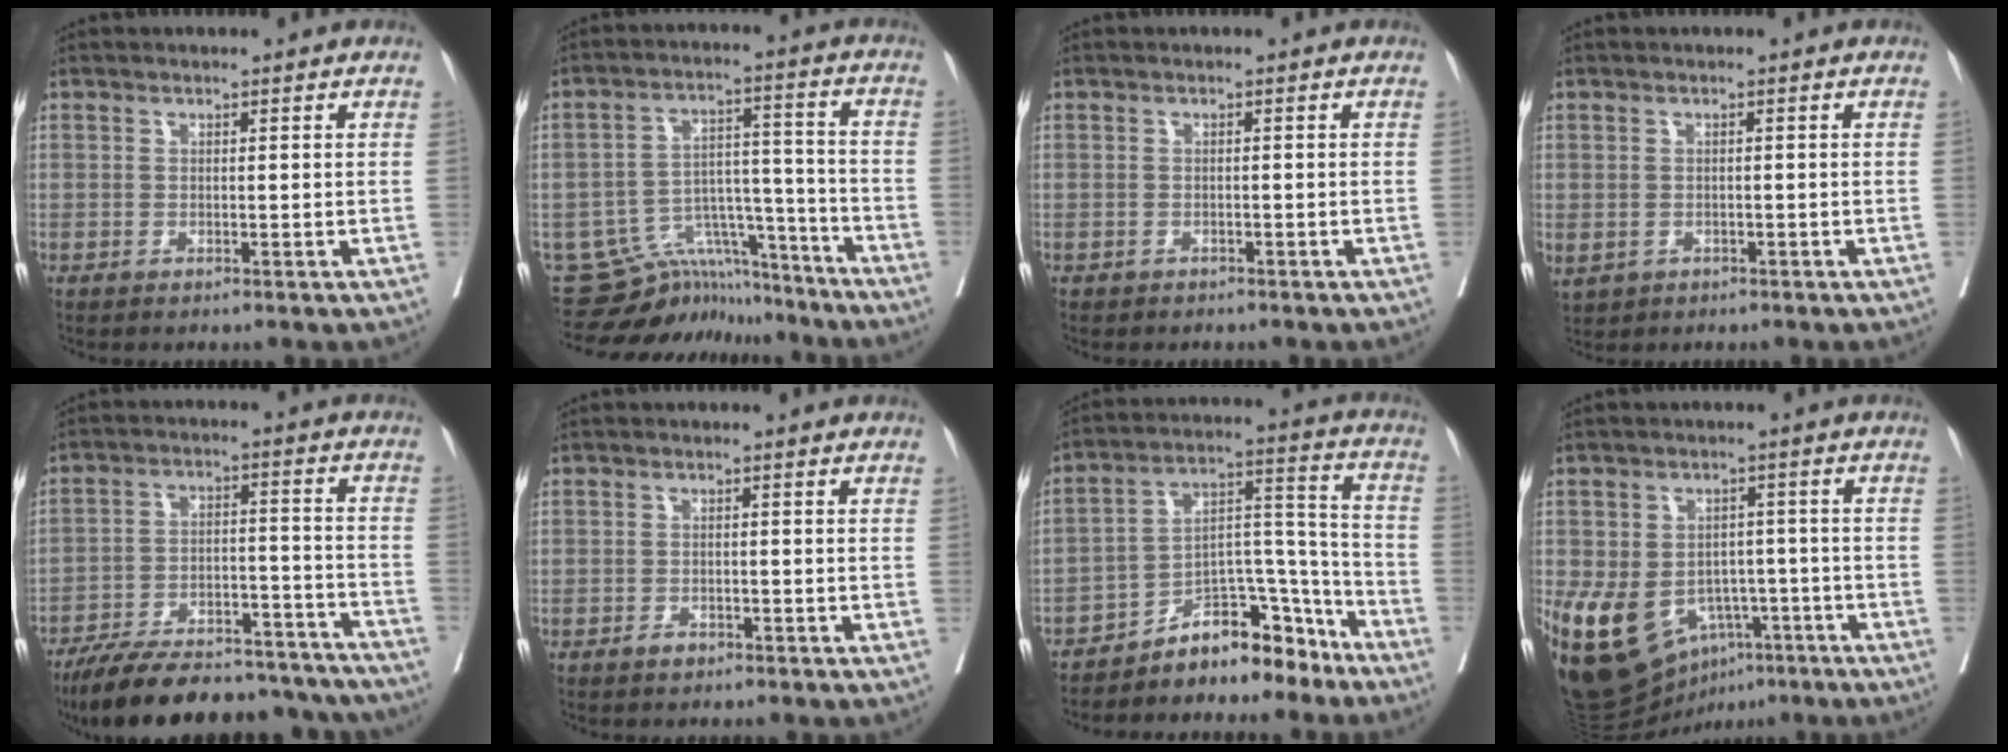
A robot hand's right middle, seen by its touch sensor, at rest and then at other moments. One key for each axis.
{"total": 13.5, "fx": -12.4, "fy": 5.1, "fz": 1.7, "tx": -0.034, "ty": 0.055, "tz": -0.186}
{"total": 1.7, "fx": -1.4, "fy": 0.9, "fz": 0.4, "tx": -0.018, "ty": -0.001, "tz": -0.016}
{"total": 5.1, "fx": -2.1, "fy": 4.0, "fz": 2.4, "tx": -0.072, "ty": -0.003, "tz": -0.023}
{"total": 26.7, "fx": -23.4, "fy": 7.0, "fz": 10.7, "tx": -0.148, "ty": 0.005, "tz": -0.330}
{"total": 1.3, "fx": -1.0, "fy": 0.7, "fz": 0.5, "tx": -0.011, "ty": 0.001, "tz": -0.015}
{"total": 11.7, "fx": -10.0, "fy": 4.3, "fz": 4.4, "tx": -0.056, "ty": 0.060, "tz": -0.165}
{"total": 14.9, "fx": -6.2, "fy": 10.9, "fz": 7.9, "tx": -0.156, "ty": 0.015, "tz": -0.082}